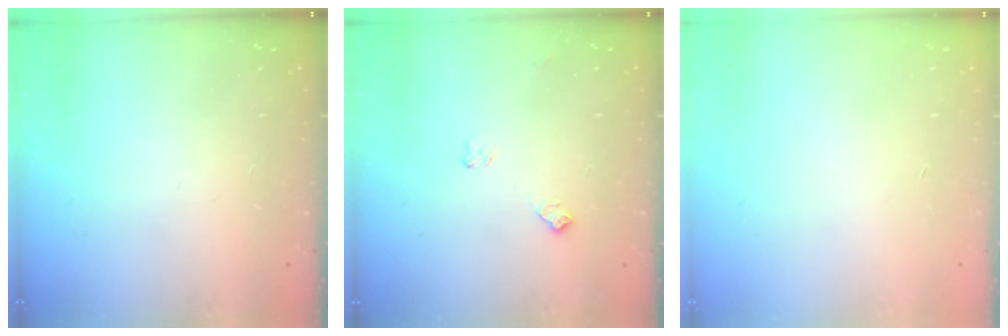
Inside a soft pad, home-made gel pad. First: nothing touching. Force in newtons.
{"total": 4.9, "press": 4.8, "slide": 0.7}
{"total": 0.0}